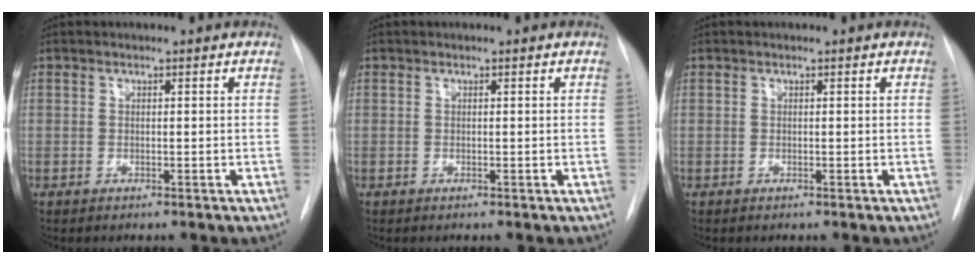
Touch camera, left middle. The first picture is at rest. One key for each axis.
{"total": 0.0}
{"total": 0.0}